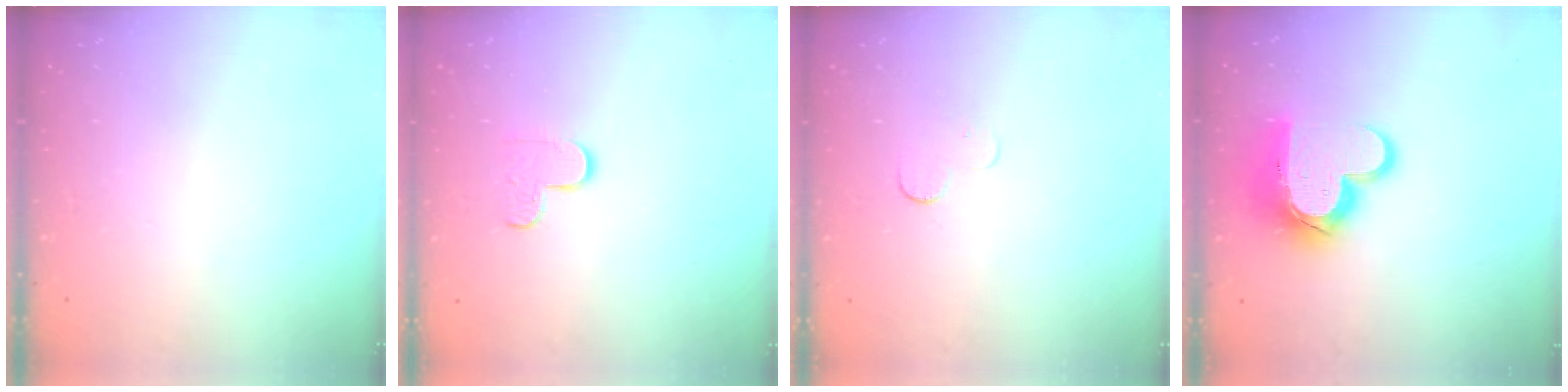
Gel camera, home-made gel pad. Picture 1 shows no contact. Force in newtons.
{"total": 5.1, "press": 5.1, "slide": 0.5}
{"total": 2.9, "press": 2.9, "slide": 0.3}
{"total": 15.5, "press": 15.5, "slide": 1.3}